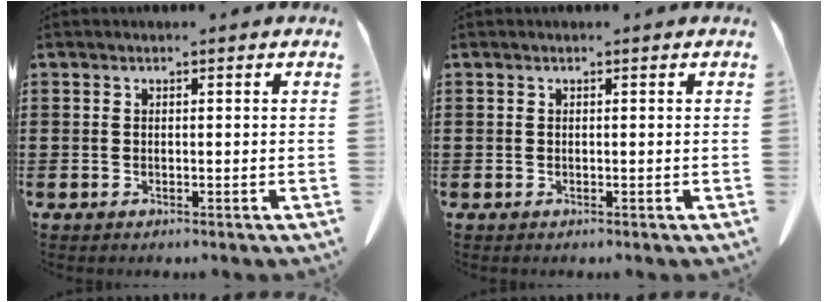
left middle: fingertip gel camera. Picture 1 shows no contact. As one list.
[{"total": 0.0}]